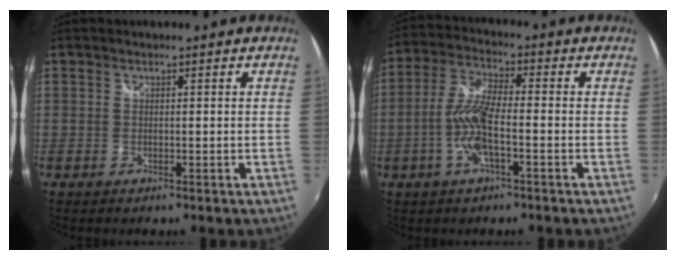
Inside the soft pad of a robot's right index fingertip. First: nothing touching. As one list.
[{"total": 8.7, "force": [-2.8, 2.0, 8.0], "torque": [-0.172, 0.003, -0.056]}]